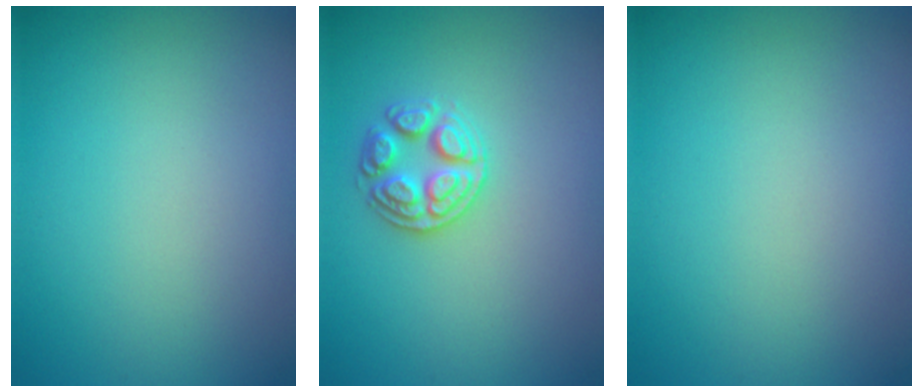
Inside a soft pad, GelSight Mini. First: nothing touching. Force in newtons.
{"total": 2.6, "press": 2.6, "slide": 0.4}
{"total": 0.0}